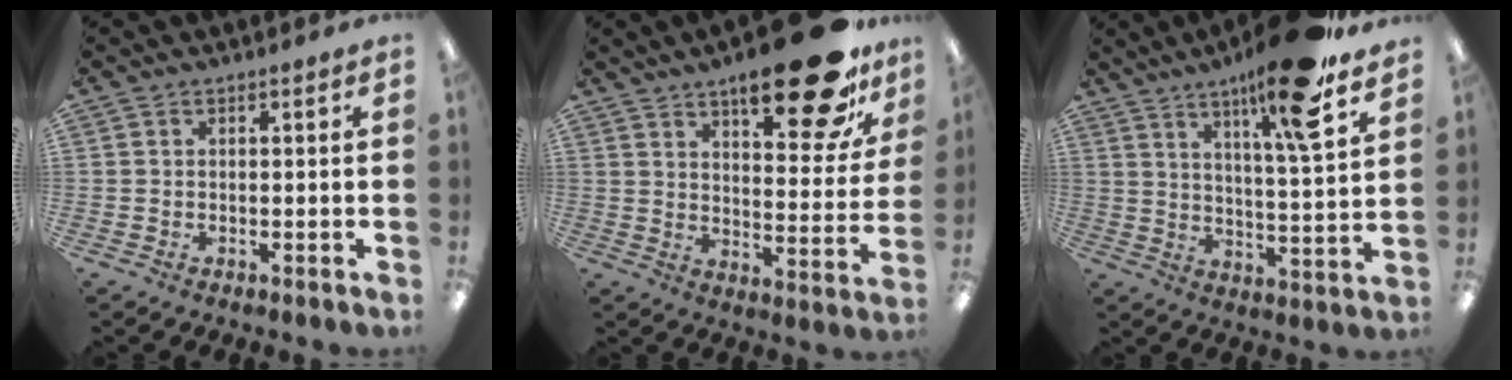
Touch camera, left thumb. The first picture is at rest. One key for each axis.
{"total": 21.4, "fx": 14.3, "fy": 7.2, "fz": 14.1, "tx": -0.191, "ty": -0.085, "tz": 0.227}
{"total": 15.7, "fx": 11.1, "fy": 1.3, "fz": 11.0, "tx": -0.184, "ty": -0.056, "tz": 0.168}